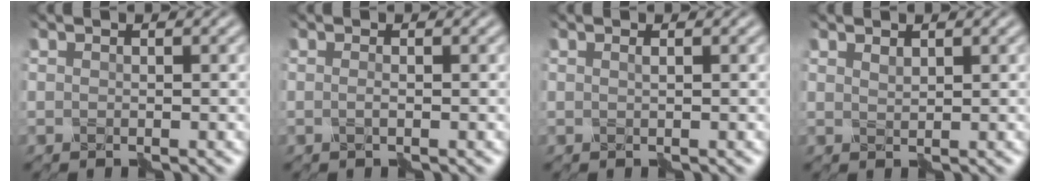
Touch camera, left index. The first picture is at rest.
{"total": 0.8, "force": [-0.5, 0.0, 0.6], "torque": [-0.015, -0.001, -0.010]}
{"total": 0.0}
{"total": 0.6, "force": [0.6, 0.1, 0.3], "torque": [-0.008, 0.001, 0.013]}